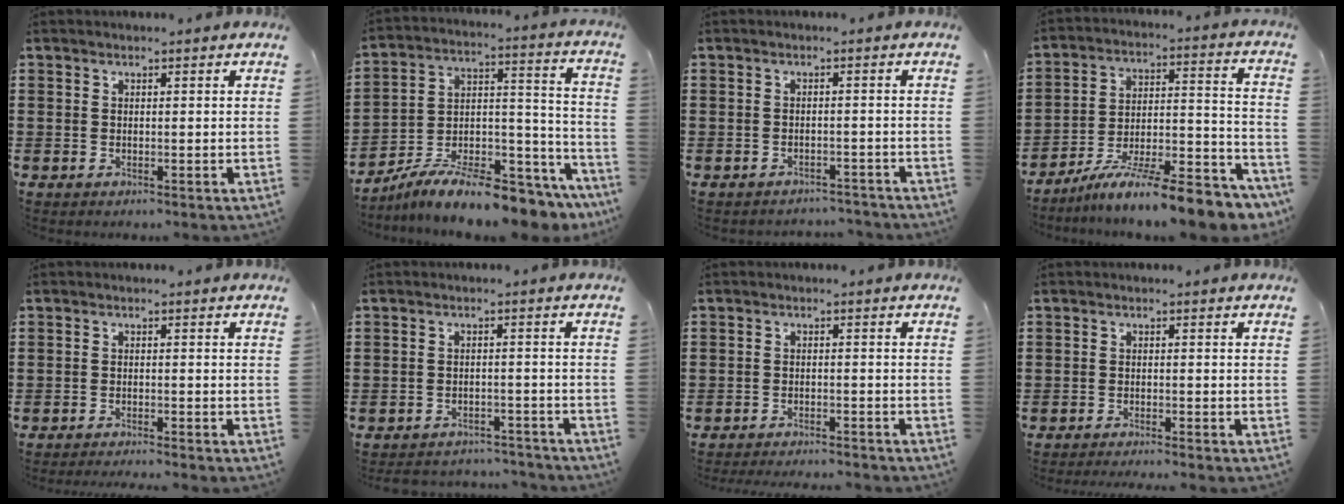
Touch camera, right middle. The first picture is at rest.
{"total": 10.8, "force": [-9.6, 1.2, 4.8], "torque": [-0.067, 0.031, -0.181]}
{"total": 1.8, "force": [-1.8, 0.3, 0.0], "torque": [-0.006, 0.001, -0.040]}
{"total": 12.0, "force": [-10.1, 0.5, 6.5], "torque": [-0.095, 0.017, -0.185]}
{"total": 1.3, "force": [-1.2, -0.2, 0.2], "torque": [-0.004, 0.002, -0.025]}
{"total": 3.1, "force": [-3.0, 0.4, 0.1], "torque": [-0.006, 0.002, -0.065]}
{"total": 2.3, "force": [-2.3, 0.0, -0.2], "torque": [-0.001, 0.003, -0.050]}
{"total": 1.2, "force": [-1.1, -0.2, 0.2], "torque": [-0.003, 0.001, -0.022]}